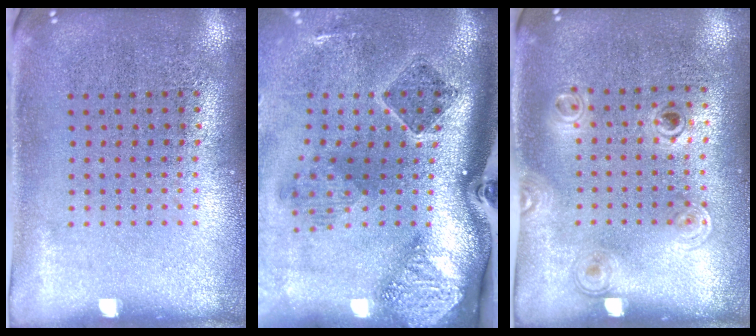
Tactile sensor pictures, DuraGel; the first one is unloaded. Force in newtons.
{"total": 3.0, "press": 1.9, "slide": 2.3}
{"total": 1.1, "press": 0.9, "slide": 0.6}